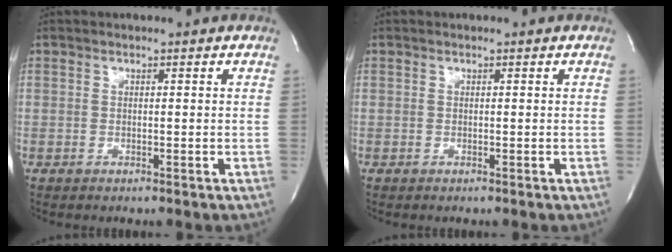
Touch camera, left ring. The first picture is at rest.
{"total": 0.0}